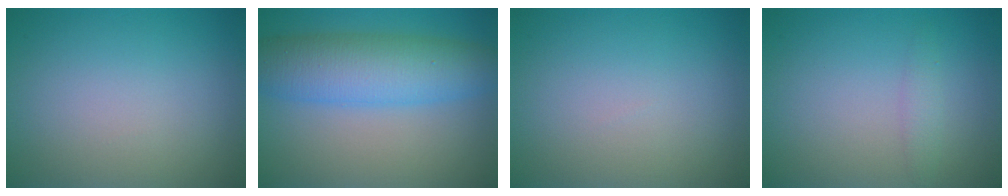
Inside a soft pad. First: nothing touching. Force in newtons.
{"total": 7.4, "press": 7.4, "slide": 0.1}
{"total": 0.0}
{"total": 1.3, "press": 1.3, "slide": 0.0}